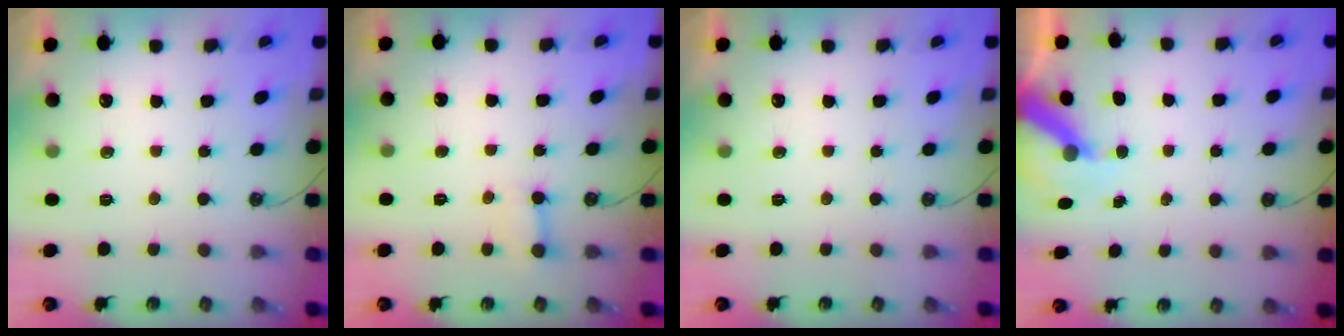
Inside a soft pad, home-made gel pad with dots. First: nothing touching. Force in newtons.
{"total": 3.3, "press": 3.3, "slide": 0.4}
{"total": 0.0}
{"total": 5.9, "press": 5.9, "slide": 0.6}